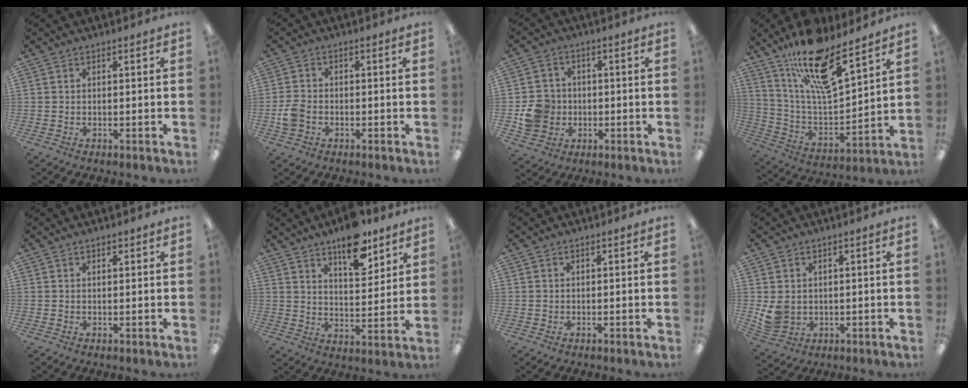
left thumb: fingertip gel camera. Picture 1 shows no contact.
{"total": 4.2, "force": [-1.4, 3.2, 2.4], "torque": [-0.046, 0.008, -0.026]}
{"total": 8.1, "force": [-1.1, 7.6, 2.5], "torque": [-0.053, 0.017, -0.013]}
{"total": 18.9, "force": [13.6, 5.7, 11.8], "torque": [-0.208, -0.086, 0.234]}
{"total": 0.9, "force": [0.7, 0.4, 0.3], "torque": [-0.006, 0.000, 0.014]}
{"total": 12.2, "force": [9.0, 4.9, 6.7], "torque": [-0.082, -0.054, 0.152]}
{"total": 0.0}
{"total": 5.4, "force": [1.3, 4.6, 2.6], "torque": [-0.057, -0.001, 0.027]}